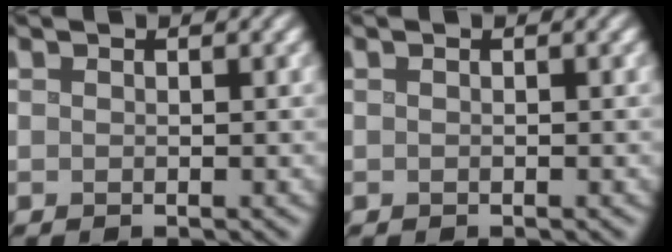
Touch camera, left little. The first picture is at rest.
{"total": 0.0}